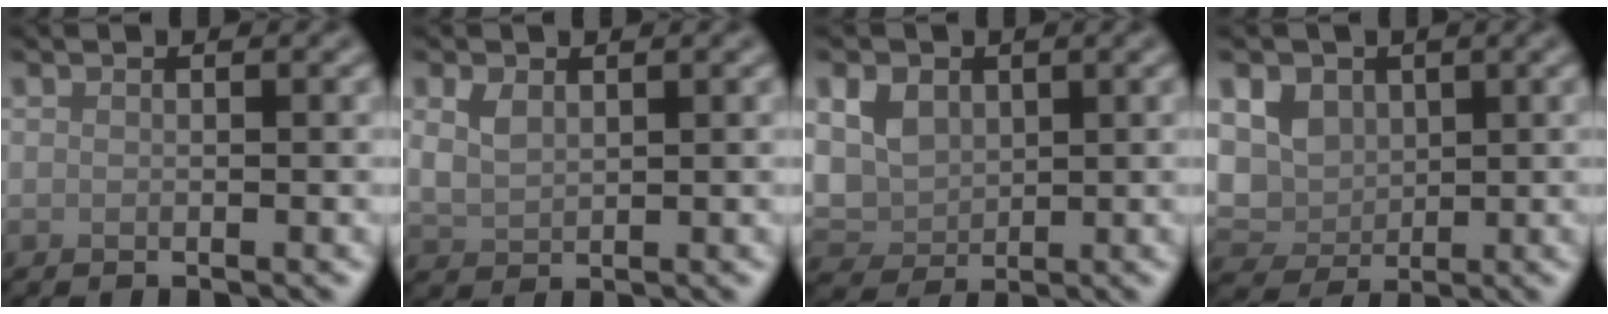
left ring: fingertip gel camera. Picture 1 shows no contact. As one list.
[{"total": 2.0, "force": [0.9, 1.3, 1.3], "torque": [-0.031, 0.000, 0.023]}, {"total": 4.3, "force": [1.0, 3.4, 2.4], "torque": [-0.052, -0.003, 0.017]}, {"total": 5.5, "force": [1.2, 4.4, 3.0], "torque": [-0.064, 0.006, 0.018]}]